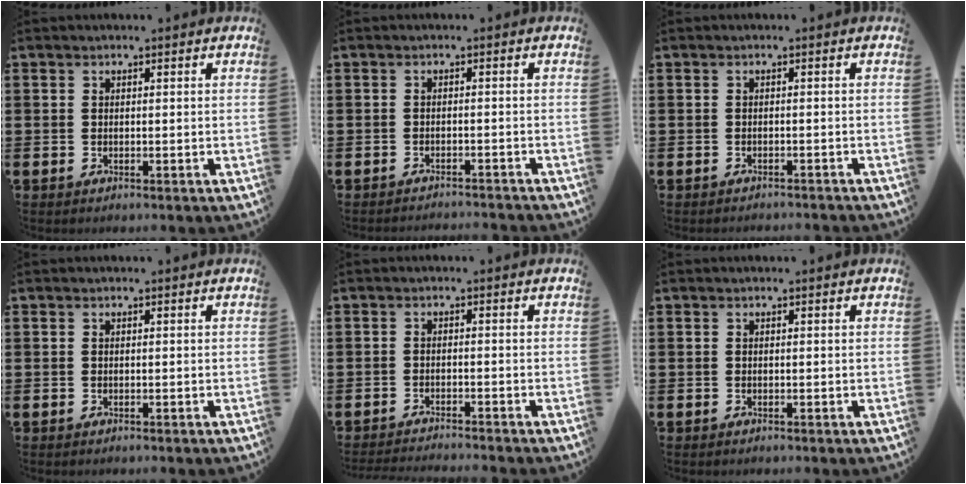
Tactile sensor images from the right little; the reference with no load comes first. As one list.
[{"total": 1.2, "force": [-1.2, -0.2, -0.1], "torque": [-0.001, 0.003, -0.025]}, {"total": 0.7, "force": [-0.7, 0.0, 0.0], "torque": [-0.001, 0.000, -0.015]}, {"total": 0.0}, {"total": 1.5, "force": [-1.5, -0.3, 0.1], "torque": [-0.001, 0.002, -0.029]}, {"total": 0.0}]